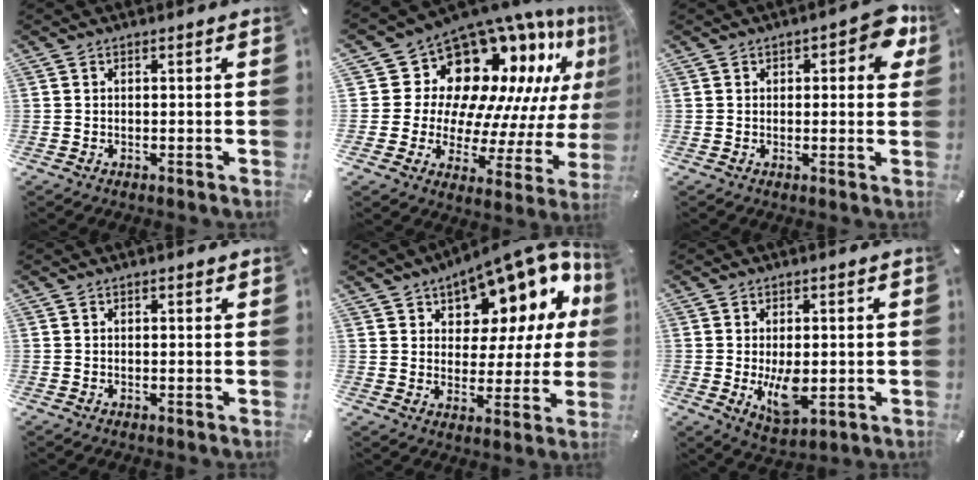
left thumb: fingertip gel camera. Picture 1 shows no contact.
{"total": 18.0, "force": [11.7, 10.8, 8.3], "torque": [-0.135, -0.127, 0.213]}
{"total": 6.1, "force": [2.4, 3.3, 4.5], "torque": [-0.044, -0.007, 0.033]}
{"total": 0.6, "force": [0.3, 0.3, 0.4], "torque": [-0.007, 0.002, 0.005]}
{"total": 12.5, "force": [9.9, 6.3, 4.5], "torque": [-0.070, -0.089, 0.170]}
{"total": 8.5, "force": [-0.6, 4.5, 7.2], "torque": [-0.129, -0.015, -0.011]}